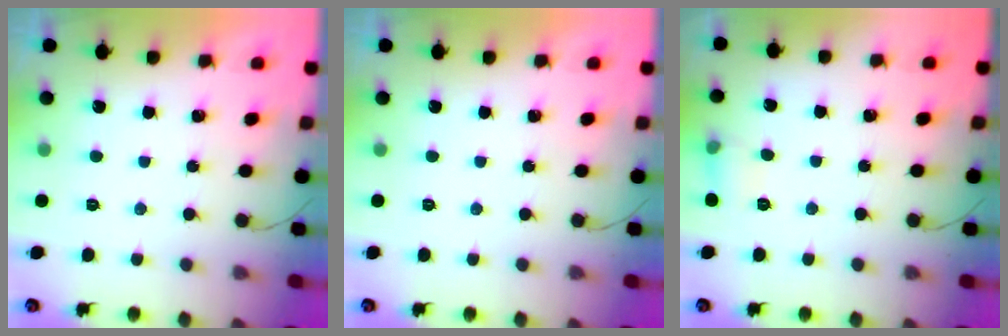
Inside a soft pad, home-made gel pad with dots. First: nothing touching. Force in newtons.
{"total": 0.0}
{"total": 6.6, "press": 6.4, "slide": 1.6}